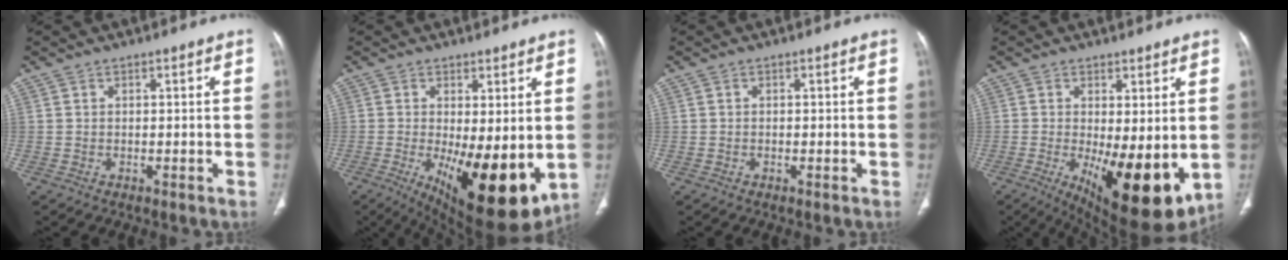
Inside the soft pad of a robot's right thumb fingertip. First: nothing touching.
{"total": 16.5, "force": [-2.9, 6.0, 15.0], "torque": [-0.213, -0.035, -0.020]}
{"total": 0.0}
{"total": 15.4, "force": [-2.7, 5.6, 14.1], "torque": [-0.203, -0.034, -0.018]}